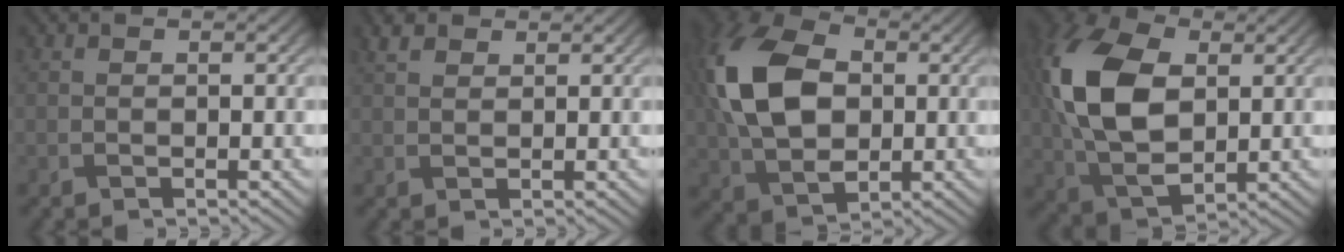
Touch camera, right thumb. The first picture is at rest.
{"total": 2.1, "force": [1.5, 1.0, 1.0], "torque": [-0.028, 0.009, 0.033]}
{"total": 14.1, "force": [1.2, 9.5, 10.3], "torque": [-0.250, 0.016, 0.016]}
{"total": 15.0, "force": [2.3, 9.4, 11.5], "torque": [-0.284, 0.016, 0.041]}